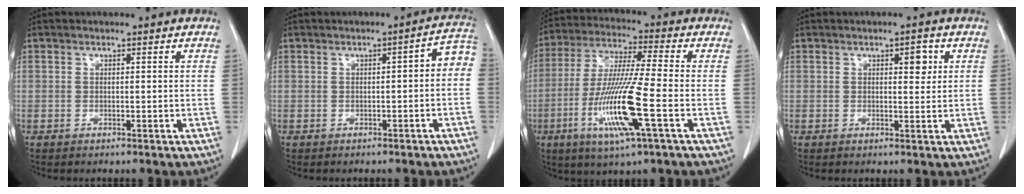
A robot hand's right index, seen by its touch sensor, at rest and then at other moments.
{"total": 4.0, "force": [-0.6, 1.2, 3.7], "torque": [-0.042, 0.024, -0.010]}
{"total": 14.4, "force": [-4.6, 0.1, 13.7], "torque": [-0.286, -0.019, -0.086]}
{"total": 2.6, "force": [1.0, 1.0, 2.2], "torque": [-0.027, -0.001, 0.014]}